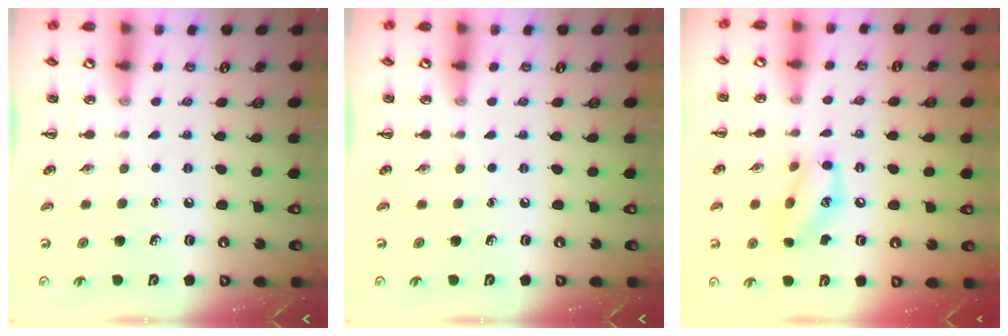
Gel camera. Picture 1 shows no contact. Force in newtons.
{"total": 0.0}
{"total": 11.1, "press": 11.0, "slide": 1.4}